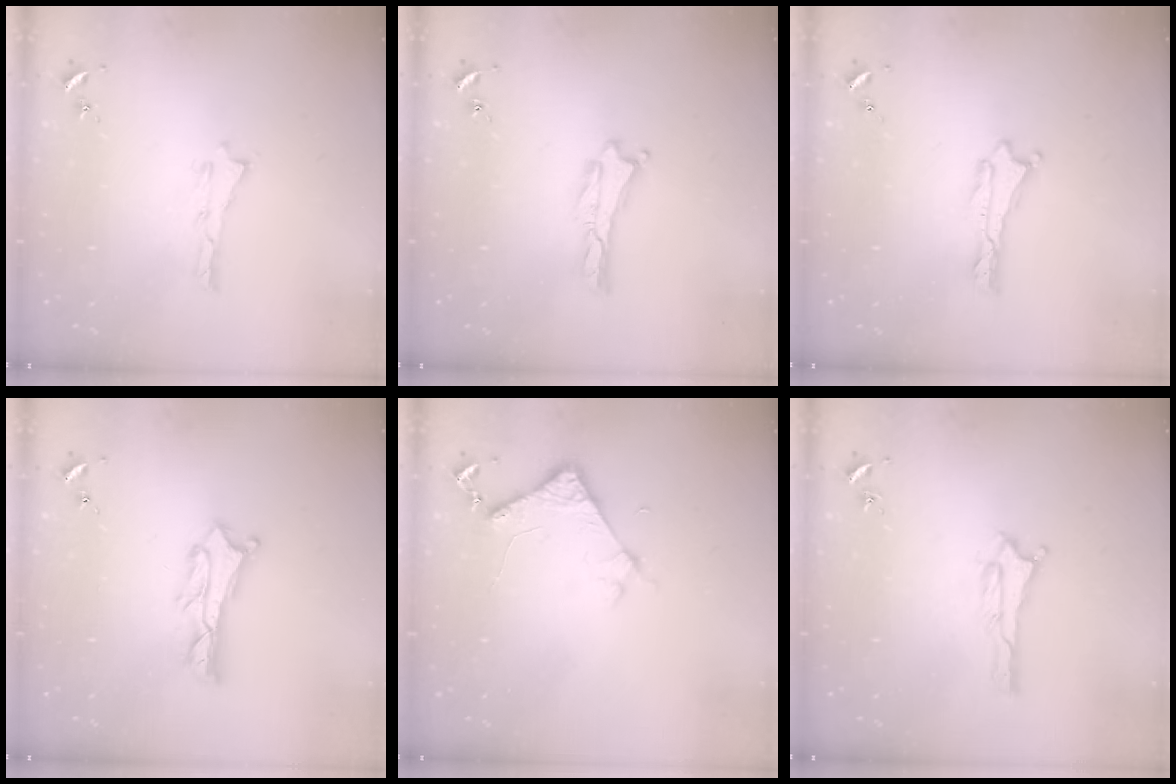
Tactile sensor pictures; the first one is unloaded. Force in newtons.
{"total": 0.0}
{"total": 0.0}
{"total": 2.6, "press": 2.6, "slide": 0.3}
{"total": 3.1, "press": 3.1, "slide": 0.2}
{"total": 0.6, "press": 0.6, "slide": 0.1}